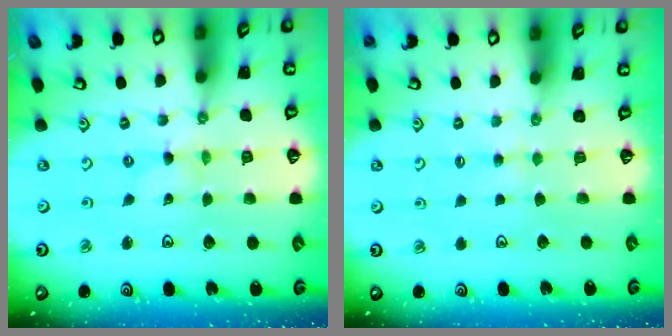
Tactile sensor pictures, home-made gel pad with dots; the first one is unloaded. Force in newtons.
{"total": 2.7, "press": 2.7, "slide": 0.4}